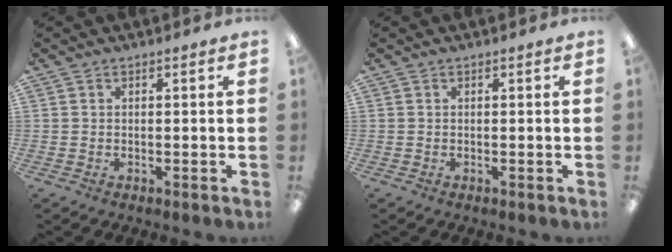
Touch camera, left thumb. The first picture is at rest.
{"total": 0.0}